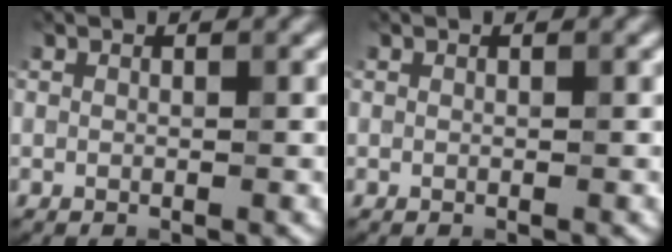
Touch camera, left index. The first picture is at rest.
{"total": 0.0}